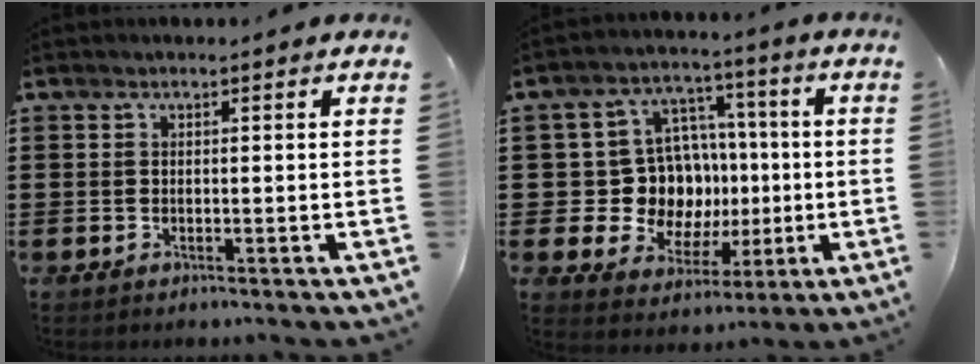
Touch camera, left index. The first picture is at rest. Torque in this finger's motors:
{"motor_torque": [1.69, 0.32, 0.46, 0.07]}